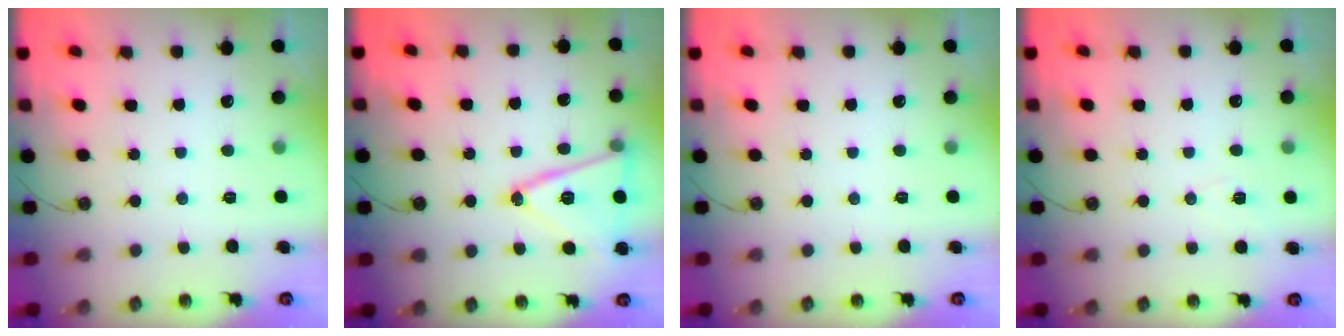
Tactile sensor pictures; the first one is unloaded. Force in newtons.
{"total": 16.9, "press": 16.5, "slide": 3.5}
{"total": 0.0}
{"total": 3.0, "press": 2.5, "slide": 1.6}